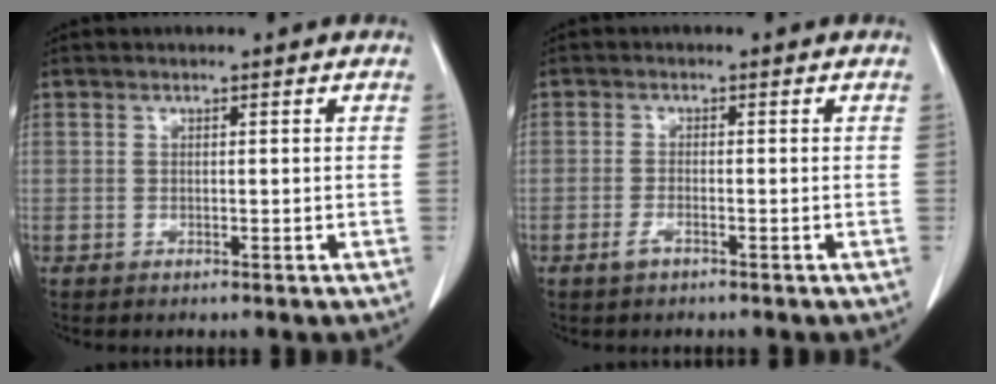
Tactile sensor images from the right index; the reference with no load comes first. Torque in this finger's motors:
{"motor_torque": [0.18, -0.09, 0.02, 0.03]}